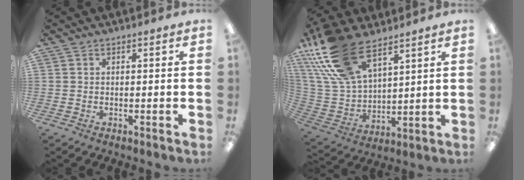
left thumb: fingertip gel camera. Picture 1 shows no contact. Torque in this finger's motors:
{"motor_torque": [0.62, 0.61, 1.46, -1.31, 0.27]}